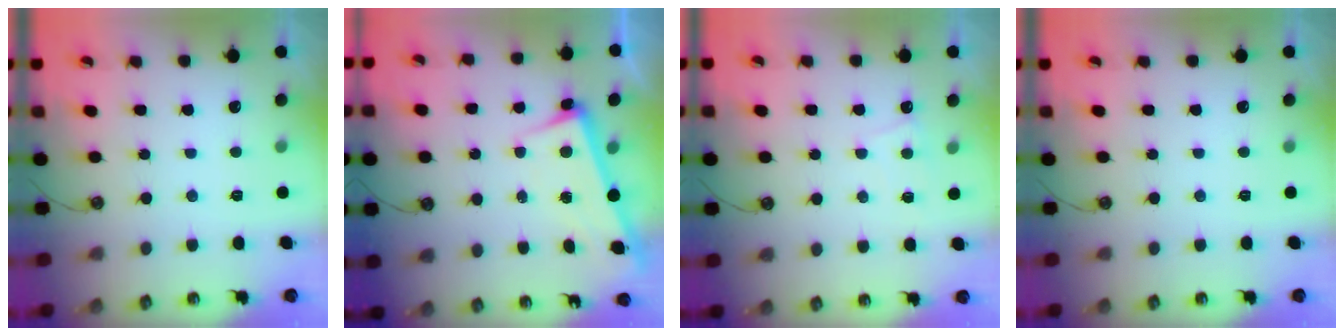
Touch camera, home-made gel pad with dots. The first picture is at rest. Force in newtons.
{"total": 2.5, "press": 2.3, "slide": 1.0}
{"total": 2.3, "press": 2.2, "slide": 0.3}
{"total": 0.0}